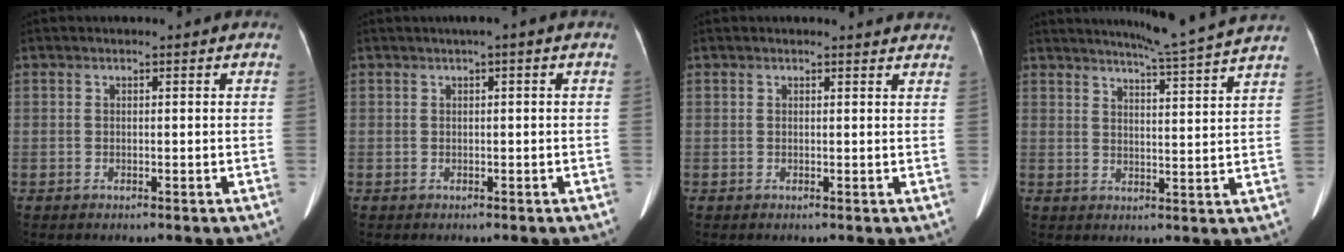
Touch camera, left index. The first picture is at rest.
{"total": 0.8, "force": [0.3, 0.0, 0.7], "torque": [-0.011, 0.011, 0.006]}
{"total": 4.2, "force": [4.1, 0.8, 0.5], "torque": [-0.004, 0.006, 0.030]}
{"total": 11.5, "force": [10.4, -2.1, 4.2], "torque": [-0.075, -0.022, 0.134]}